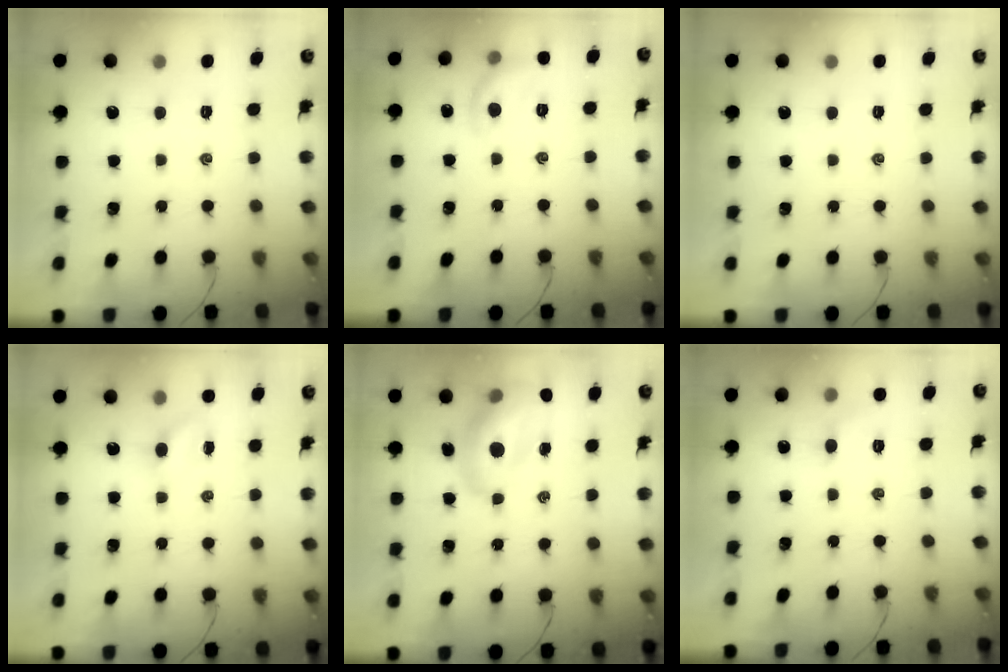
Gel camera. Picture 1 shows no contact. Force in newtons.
{"total": 8.4, "press": 8.3, "slide": 1.0}
{"total": 0.0}
{"total": 2.8, "press": 2.7, "slide": 0.9}
{"total": 12.5, "press": 11.9, "slide": 3.7}
{"total": 5.4, "press": 5.1, "slide": 1.5}